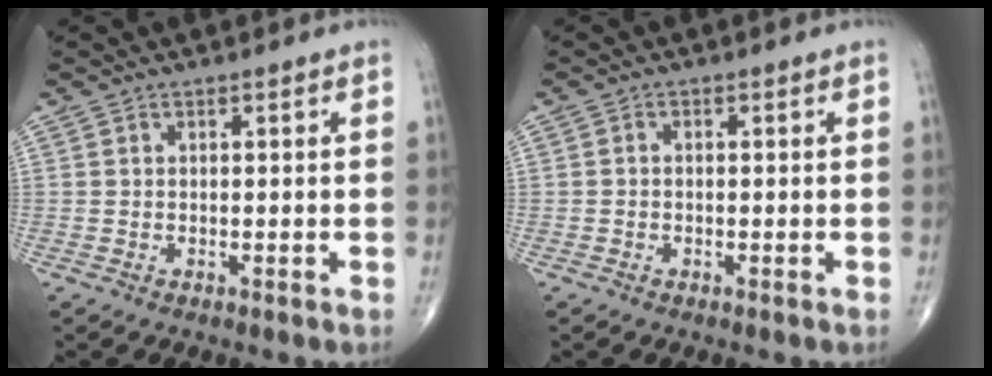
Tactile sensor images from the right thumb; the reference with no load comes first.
{"total": 0.6, "force": [-0.2, 0.4, 0.4], "torque": [-0.004, 0.001, -0.008]}